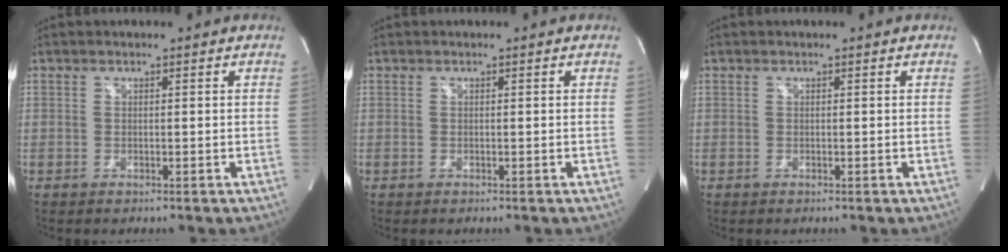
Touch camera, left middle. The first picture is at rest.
{"total": 0.0}
{"total": 0.0}